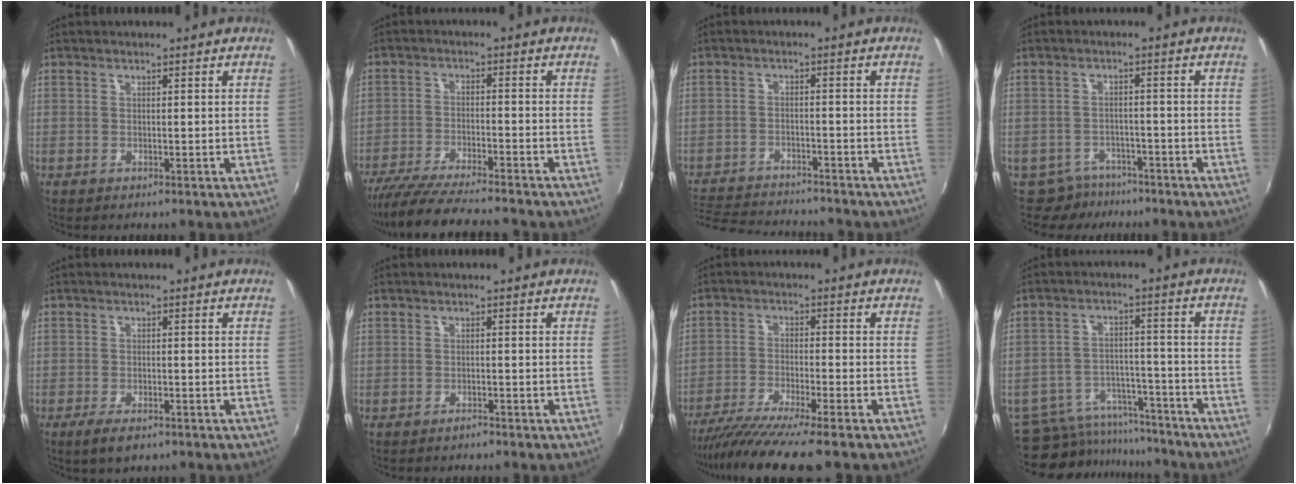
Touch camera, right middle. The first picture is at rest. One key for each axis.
{"total": 13.9, "fx": -12.4, "fy": 0.9, "fz": 6.2, "tx": -0.133, "ty": -0.026, "tz": -0.207}
{"total": 13.3, "fx": -12.0, "fy": 3.3, "fz": 4.6, "tx": -0.116, "ty": -0.012, "tz": -0.188}
{"total": 5.6, "fx": -4.6, "fy": 3.2, "fz": -0.1, "tx": -0.012, "ty": 0.007, "tz": -0.075}
{"total": 4.5, "fx": -3.0, "fy": 1.7, "fz": 3.0, "tx": -0.071, "ty": -0.016, "tz": -0.054}
{"total": 1.2, "fx": -1.1, "fy": 0.5, "fz": 0.2, "tx": -0.005, "ty": -0.001, "tz": -0.020}
{"total": 10.8, "fx": -8.9, "fy": -0.4, "fz": 6.0, "tx": -0.129, "ty": -0.038, "tz": -0.153}
{"total": 14.0, "fx": -12.2, "fy": 5.9, "fz": 3.3, "tx": -0.086, "ty": 0.021, "tz": -0.168}